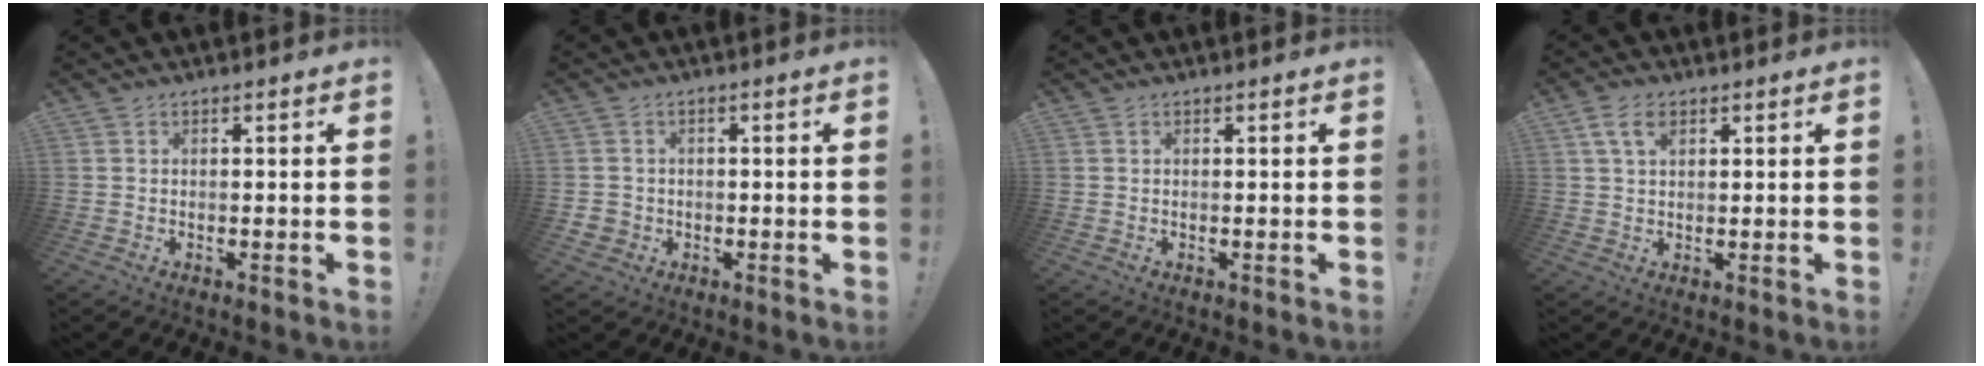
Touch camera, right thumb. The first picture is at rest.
{"total": 2.6, "force": [-0.4, 2.4, 0.7], "torque": [-0.007, 0.003, -0.007]}
{"total": 0.0}
{"total": 5.4, "force": [2.5, 3.2, 3.6], "torque": [-0.068, -0.001, 0.047]}